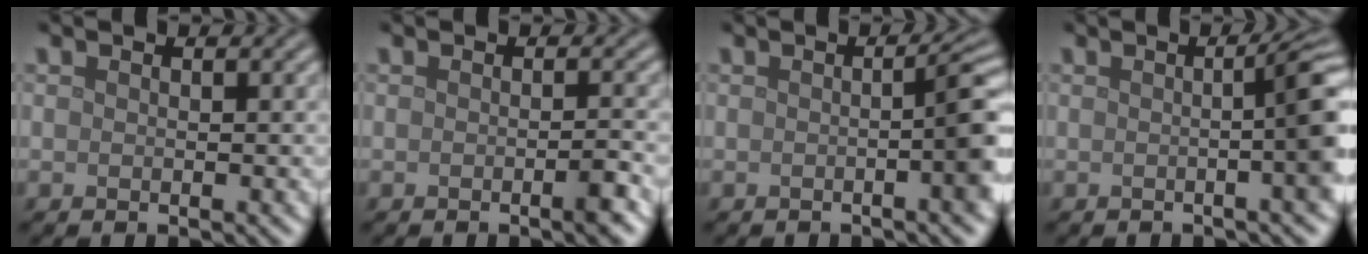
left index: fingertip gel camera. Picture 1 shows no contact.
{"total": 1.5, "force": [-0.6, 0.2, 1.4], "torque": [-0.019, -0.001, -0.011]}
{"total": 4.3, "force": [-0.4, 0.8, 4.2], "torque": [-0.043, 0.009, -0.011]}
{"total": 5.9, "force": [-0.1, 1.4, 5.7], "torque": [-0.053, 0.006, -0.001]}